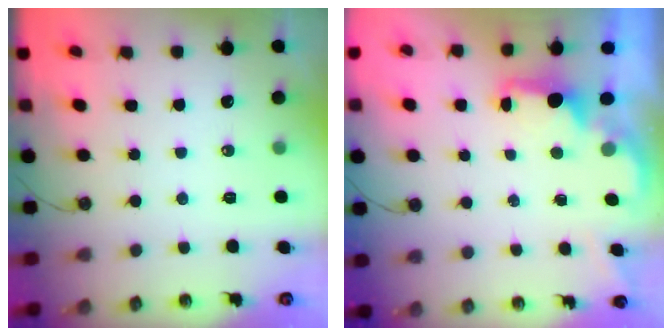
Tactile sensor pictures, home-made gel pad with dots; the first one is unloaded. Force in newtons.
{"total": 1.7, "press": 1.5, "slide": 0.6}